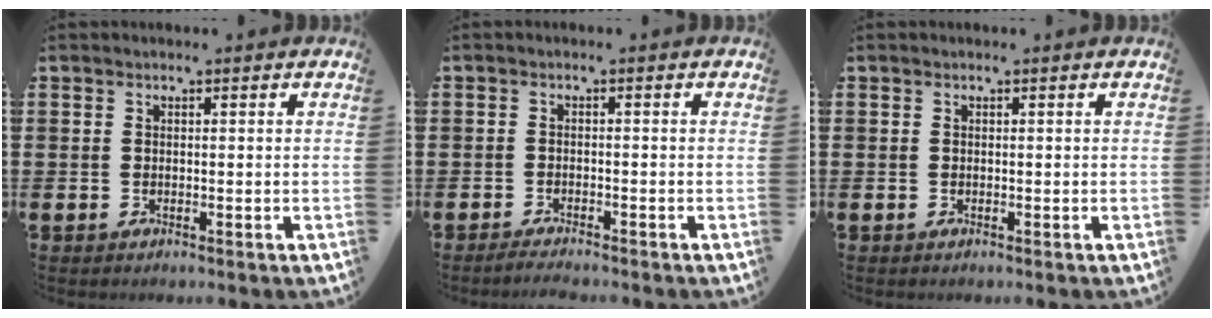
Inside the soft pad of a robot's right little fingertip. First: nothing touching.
{"total": 1.5, "force": [-1.4, -0.1, 0.4], "torque": [-0.008, 0.001, -0.027]}
{"total": 0.0}